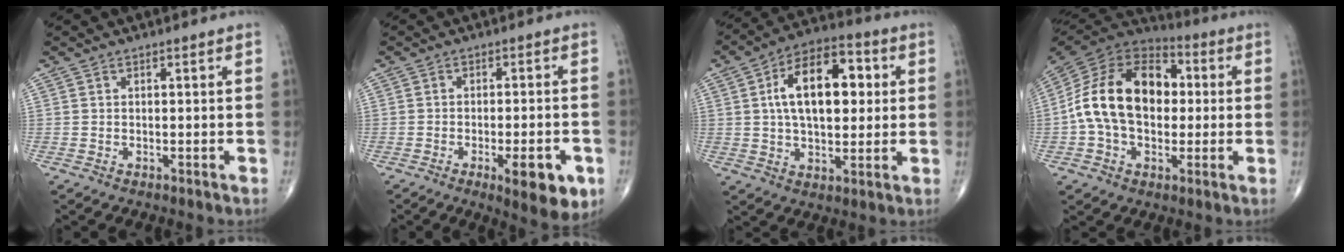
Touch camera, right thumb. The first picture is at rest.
{"total": 9.6, "force": [-3.8, 2.9, 8.3], "torque": [-0.100, 0.000, -0.047]}
{"total": 16.5, "force": [3.0, 9.2, 13.4], "torque": [-0.192, 0.015, 0.046]}
{"total": 20.0, "force": [0.5, 13.6, 14.7], "torque": [-0.251, 0.032, 0.004]}